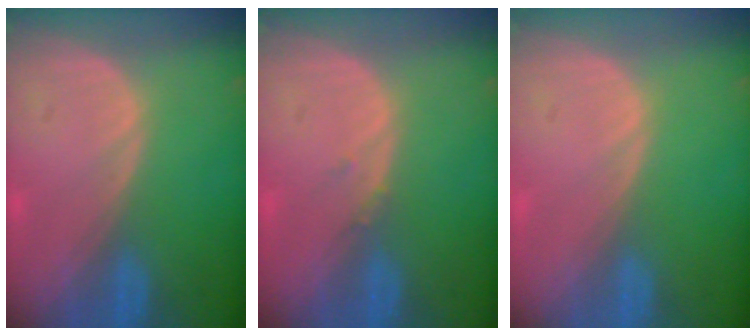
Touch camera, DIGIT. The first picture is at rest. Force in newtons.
{"total": 0.7, "press": 0.7, "slide": 0.3}
{"total": 0.0}